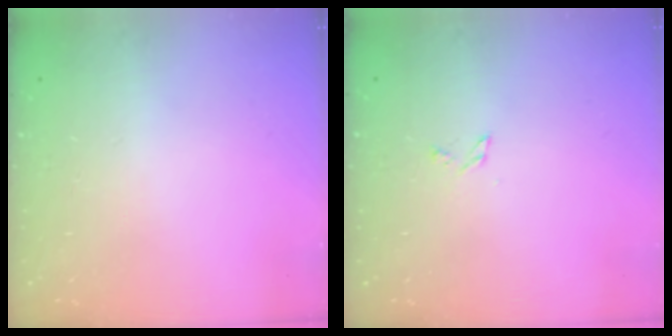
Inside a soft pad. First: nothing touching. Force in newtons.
{"total": 2.4, "press": 2.4, "slide": 0.2}